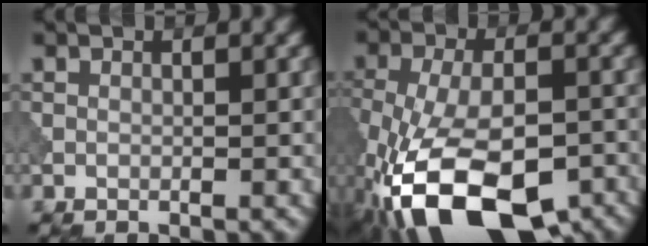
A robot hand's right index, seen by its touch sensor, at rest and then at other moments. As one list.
[{"total": 16.2, "force": [-9.2, 7.5, 11.0], "torque": [-0.211, -0.041, -0.141]}]